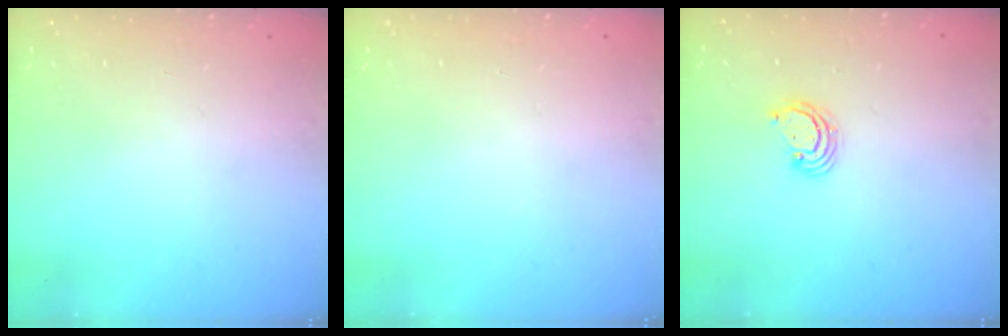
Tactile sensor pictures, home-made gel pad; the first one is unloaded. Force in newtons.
{"total": 0.0}
{"total": 3.3, "press": 3.3, "slide": 0.4}